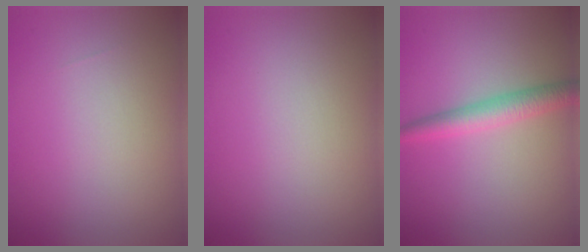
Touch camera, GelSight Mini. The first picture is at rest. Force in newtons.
{"total": 0.0}
{"total": 2.9, "press": 2.9, "slide": 0.0}